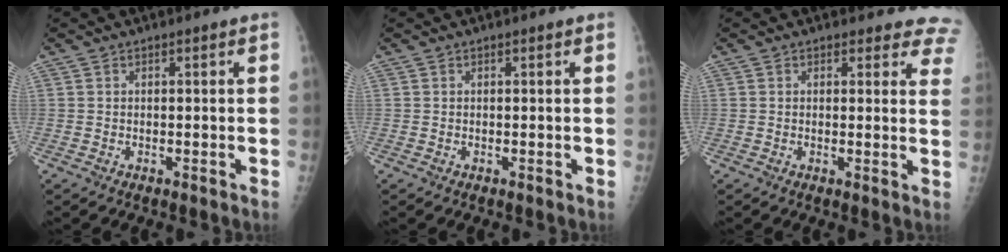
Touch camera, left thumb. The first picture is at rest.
{"total": 0.0}
{"total": 8.8, "force": [7.9, 3.6, 1.4], "torque": [0.040, -0.032, 0.052]}